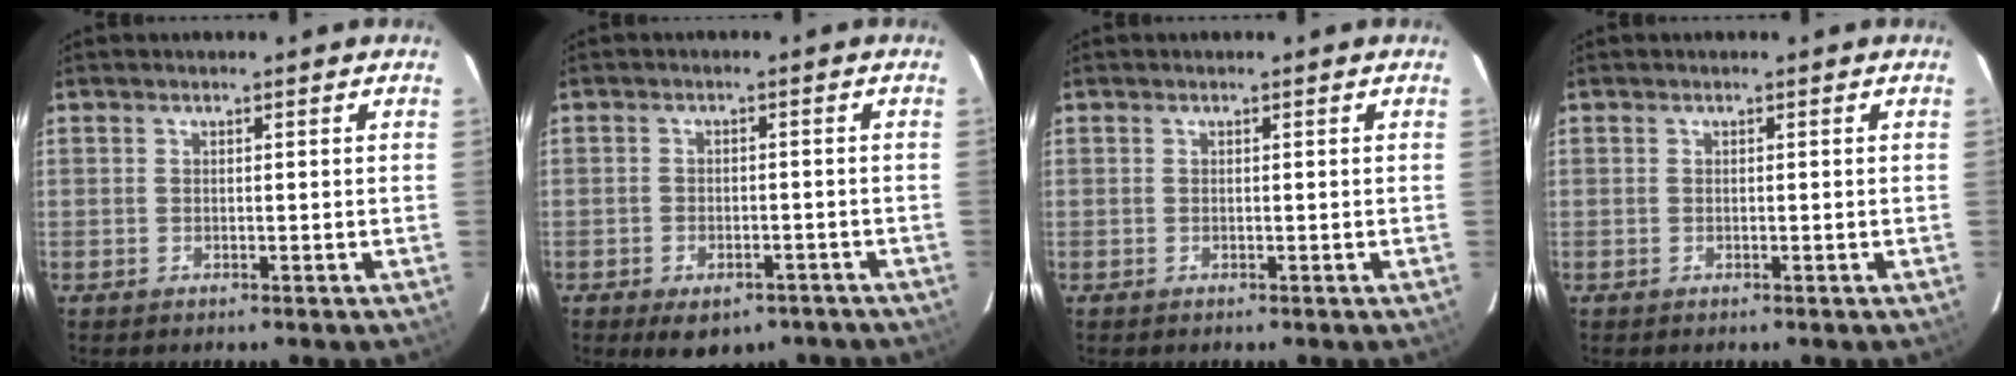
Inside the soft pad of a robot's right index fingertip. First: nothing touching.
{"total": 8.5, "force": [-5.9, 4.5, 4.1], "torque": [-0.080, -0.005, -0.069]}
{"total": 0.0}
{"total": 0.0}